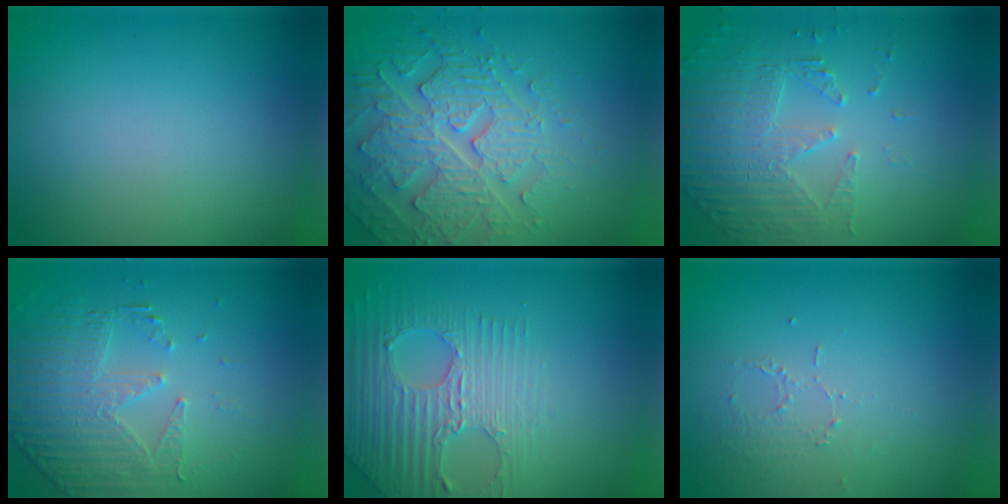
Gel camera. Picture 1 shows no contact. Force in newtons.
{"total": 5.0, "press": 4.9, "slide": 1.1}
{"total": 5.3, "press": 3.7, "slide": 3.8}
{"total": 4.7, "press": 3.4, "slide": 3.2}
{"total": 3.5, "press": 3.5, "slide": 0.6}
{"total": 1.0, "press": 0.5, "slide": 0.9}